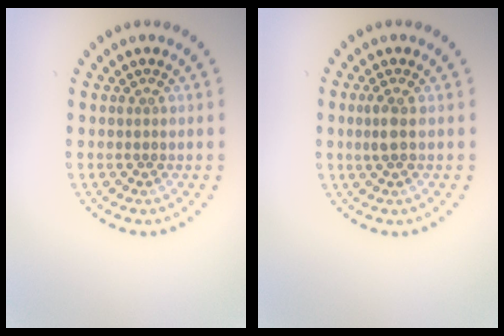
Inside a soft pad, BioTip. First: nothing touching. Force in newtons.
{"total": 1.4, "press": 1.3, "slide": 0.5}